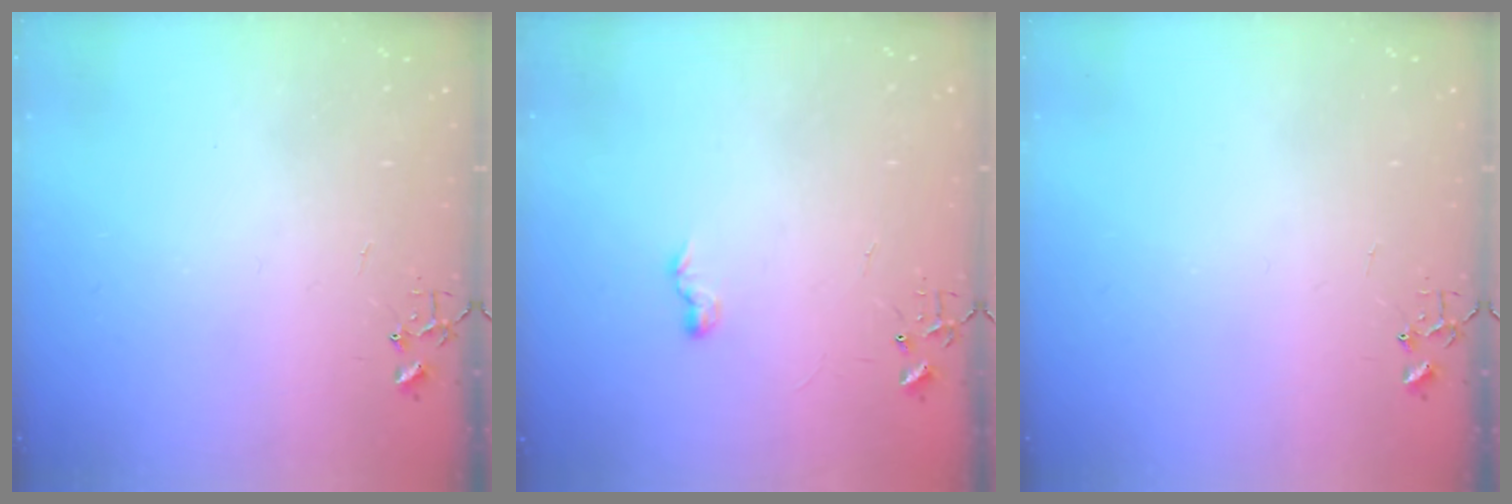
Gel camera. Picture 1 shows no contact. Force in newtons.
{"total": 5.3, "press": 5.2, "slide": 0.7}
{"total": 0.0}